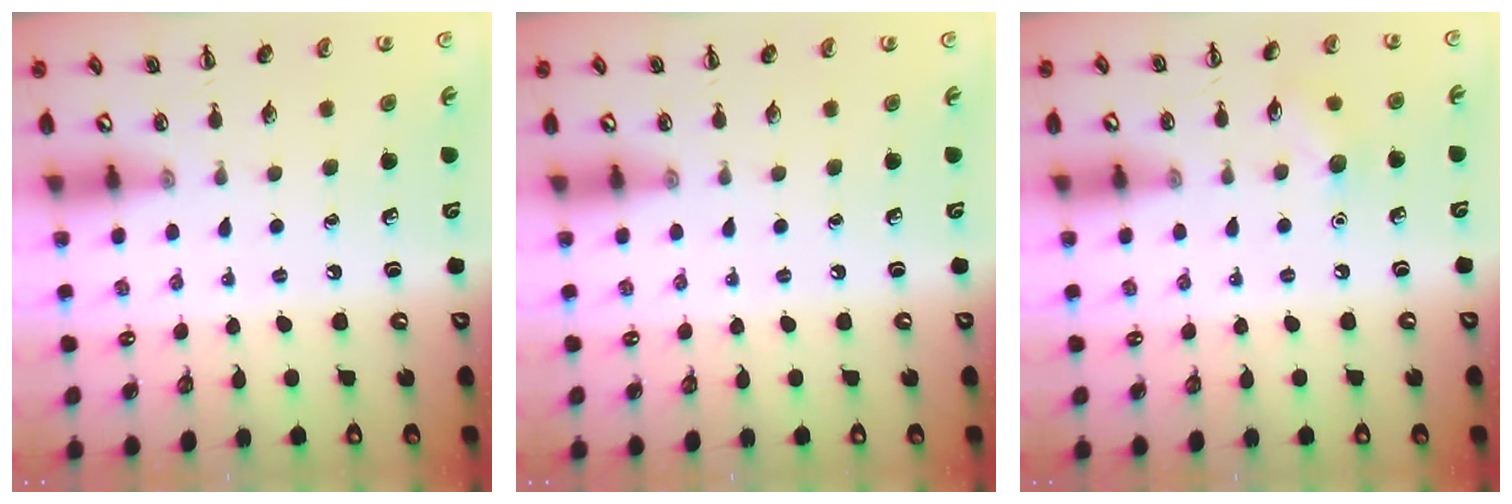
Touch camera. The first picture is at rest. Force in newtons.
{"total": 0.0}
{"total": 6.0, "press": 5.8, "slide": 1.5}